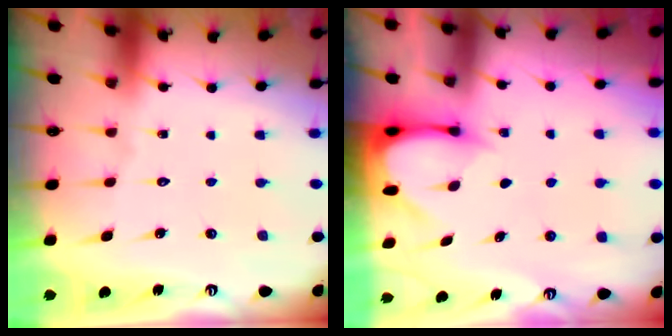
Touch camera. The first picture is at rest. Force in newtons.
{"total": 3.5, "press": 3.5, "slide": 0.3}